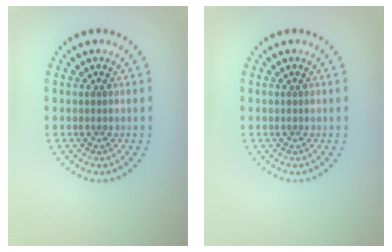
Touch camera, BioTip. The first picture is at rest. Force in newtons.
{"total": 0.0}